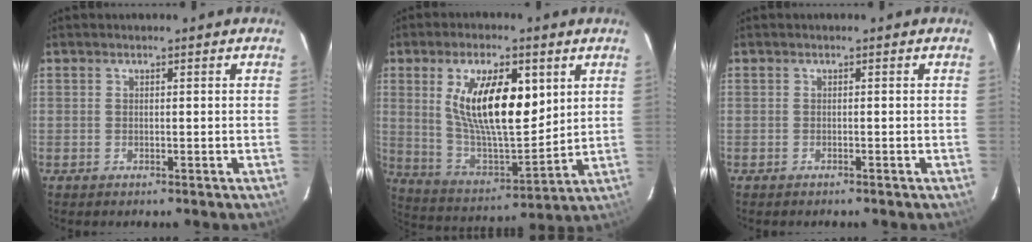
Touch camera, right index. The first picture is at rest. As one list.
[{"total": 17.6, "force": [5.5, 6.9, 15.2], "torque": [-0.273, -0.002, 0.108]}, {"total": 0.5, "force": [-0.5, 0.1, 0.1], "torque": [-0.001, 0.001, -0.008]}]